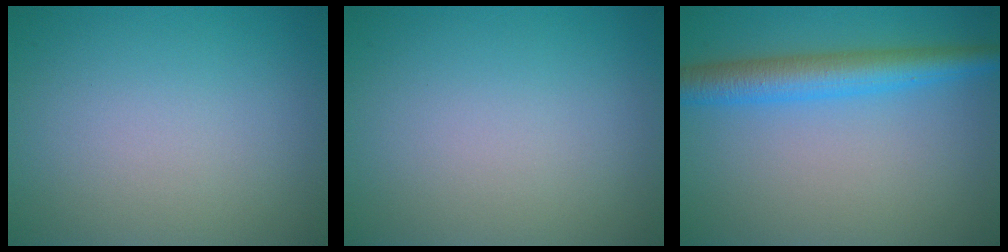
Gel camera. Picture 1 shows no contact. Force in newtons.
{"total": 0.0}
{"total": 4.9, "press": 4.9, "slide": 0.3}